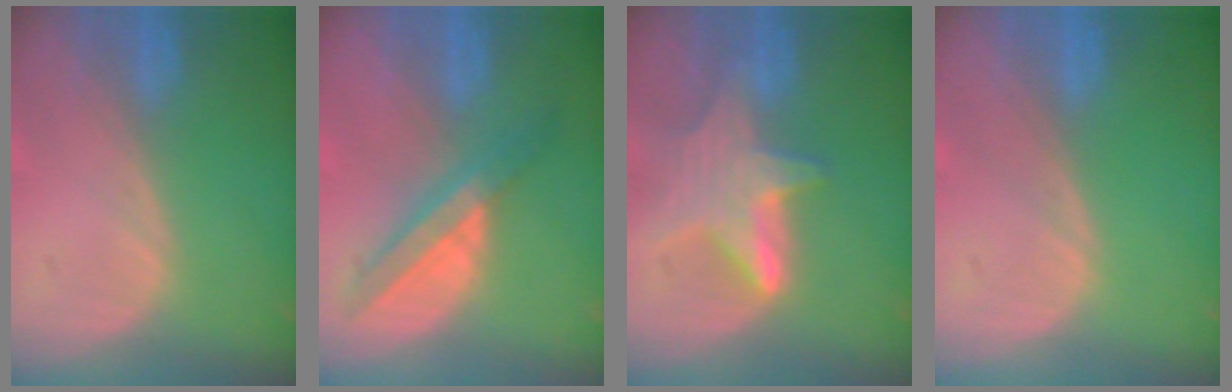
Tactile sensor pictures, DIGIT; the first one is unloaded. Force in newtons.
{"total": 5.7, "press": 5.5, "slide": 1.3}
{"total": 6.8, "press": 6.8, "slide": 0.1}
{"total": 0.0}